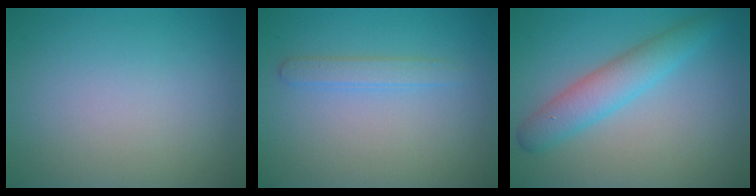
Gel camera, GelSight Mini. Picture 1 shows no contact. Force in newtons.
{"total": 1.6, "press": 1.6, "slide": 0.1}
{"total": 3.9, "press": 3.9, "slide": 0.1}